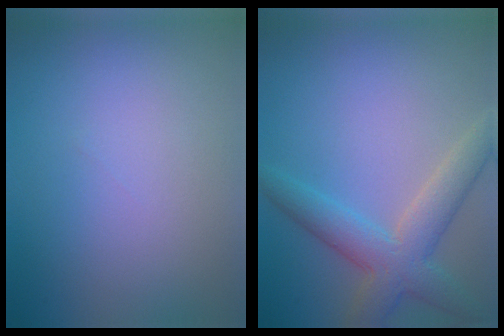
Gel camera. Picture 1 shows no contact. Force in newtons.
{"total": 5.1, "press": 5.1, "slide": 0.4}